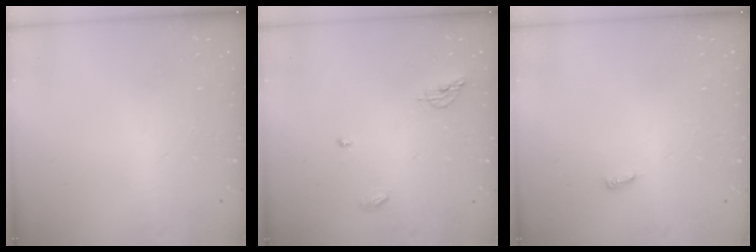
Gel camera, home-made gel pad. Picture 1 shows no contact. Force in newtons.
{"total": 6.0, "press": 6.0, "slide": 0.4}
{"total": 2.8, "press": 2.8, "slide": 0.4}